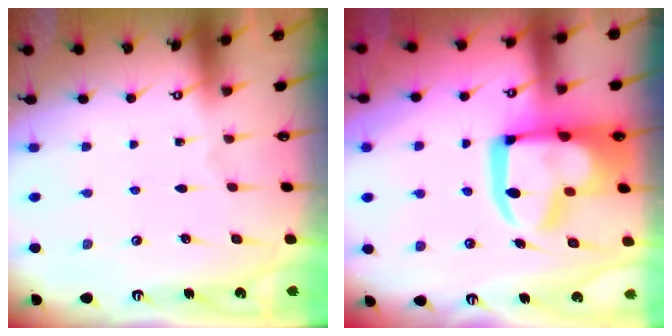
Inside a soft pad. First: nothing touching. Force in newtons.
{"total": 17.7, "press": 17.6, "slide": 2.0}